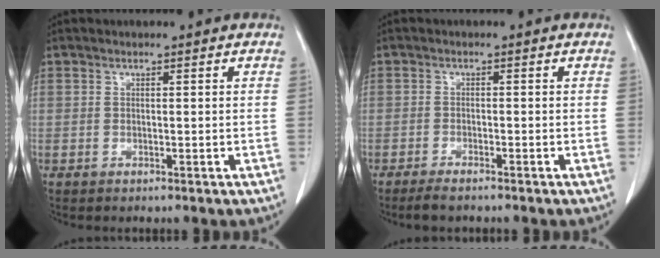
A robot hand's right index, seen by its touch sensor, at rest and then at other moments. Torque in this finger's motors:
{"motor_torque": [0.16, -0.12, 0.08, 0.01]}